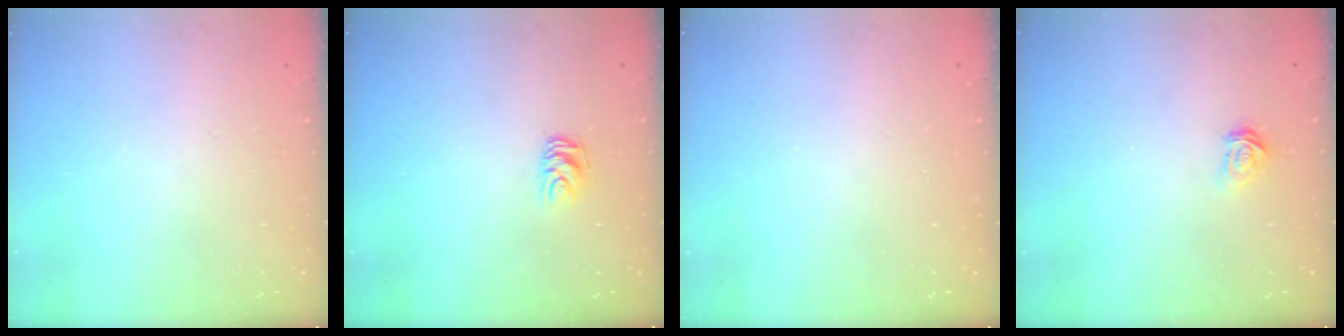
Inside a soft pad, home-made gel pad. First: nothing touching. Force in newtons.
{"total": 6.1, "press": 6.0, "slide": 0.8}
{"total": 0.0}
{"total": 2.8, "press": 2.7, "slide": 0.3}